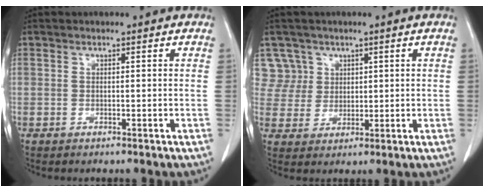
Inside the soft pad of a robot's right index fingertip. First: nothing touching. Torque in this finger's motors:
{"motor_torque": [-0.34, 0.38, -0.12, -0.06]}